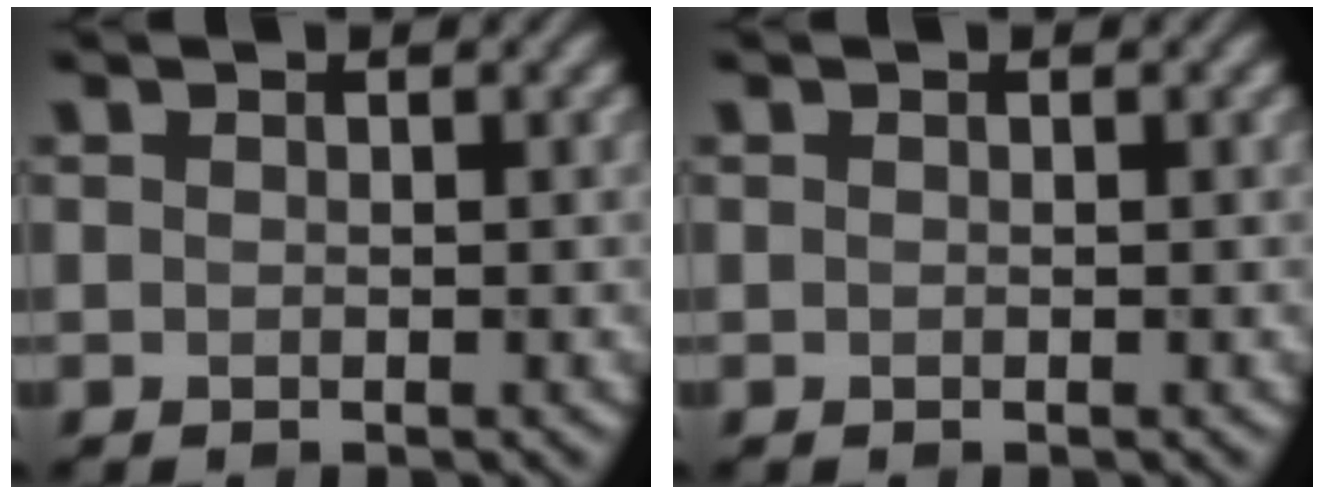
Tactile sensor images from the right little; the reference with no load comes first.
{"total": 0.0}